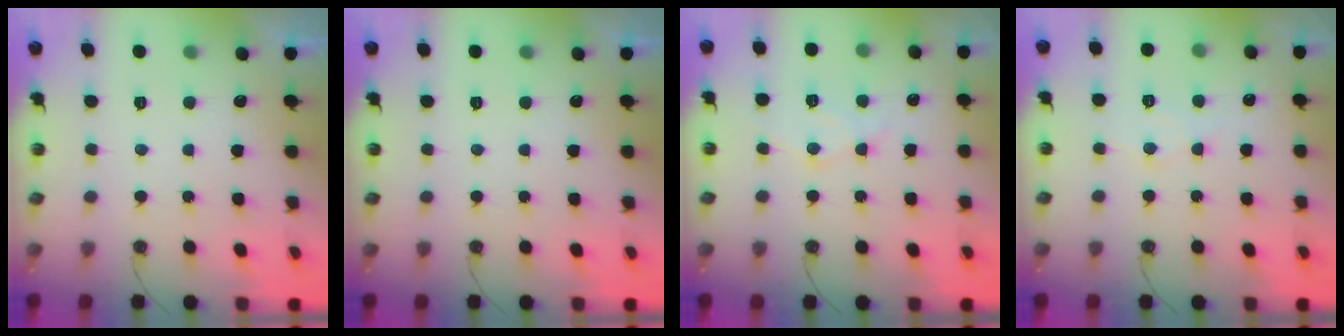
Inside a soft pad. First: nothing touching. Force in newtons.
{"total": 0.0}
{"total": 8.0, "press": 7.9, "slide": 0.7}
{"total": 6.2, "press": 6.2, "slide": 0.8}